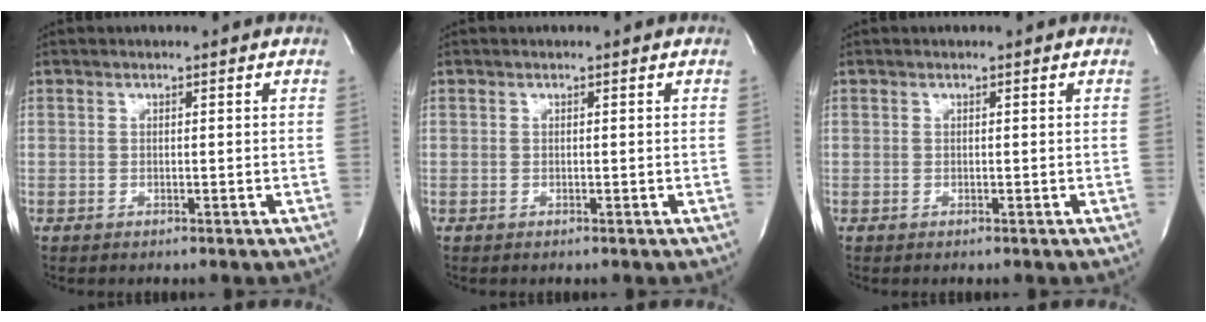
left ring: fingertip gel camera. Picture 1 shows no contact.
{"total": 0.0}
{"total": 0.0}